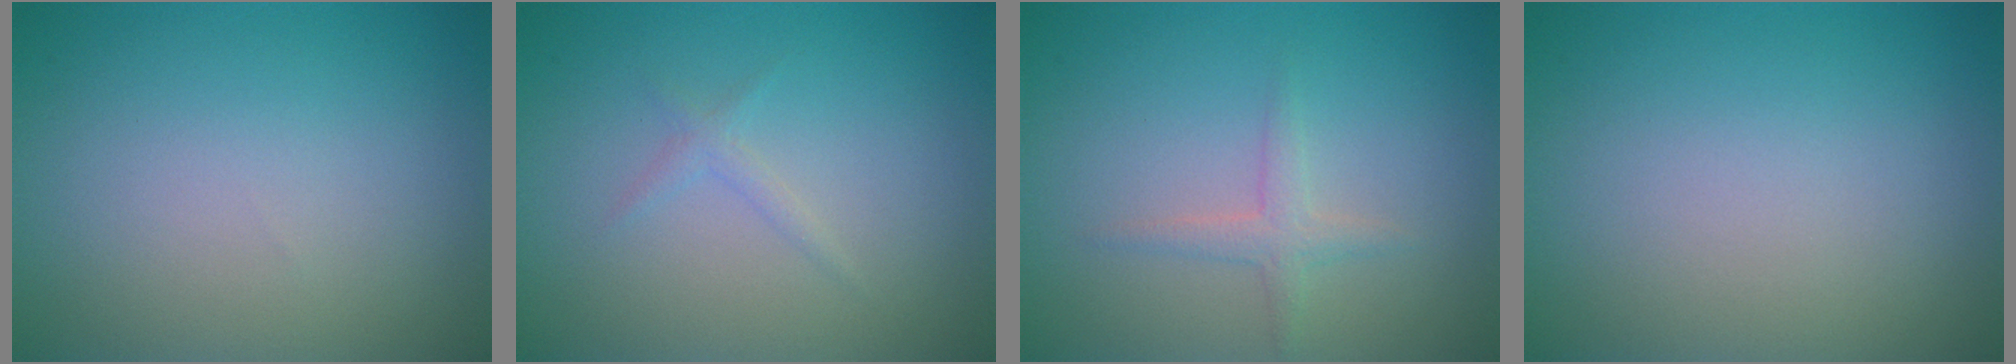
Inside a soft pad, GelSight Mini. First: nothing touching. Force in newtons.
{"total": 0.9, "press": 0.9, "slide": 0.0}
{"total": 1.5, "press": 1.5, "slide": 0.1}
{"total": 0.0}